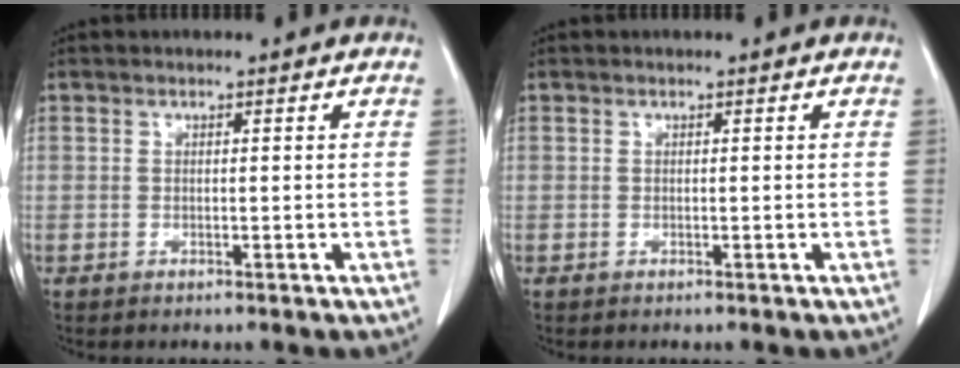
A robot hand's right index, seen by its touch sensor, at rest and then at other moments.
{"total": 0.0}